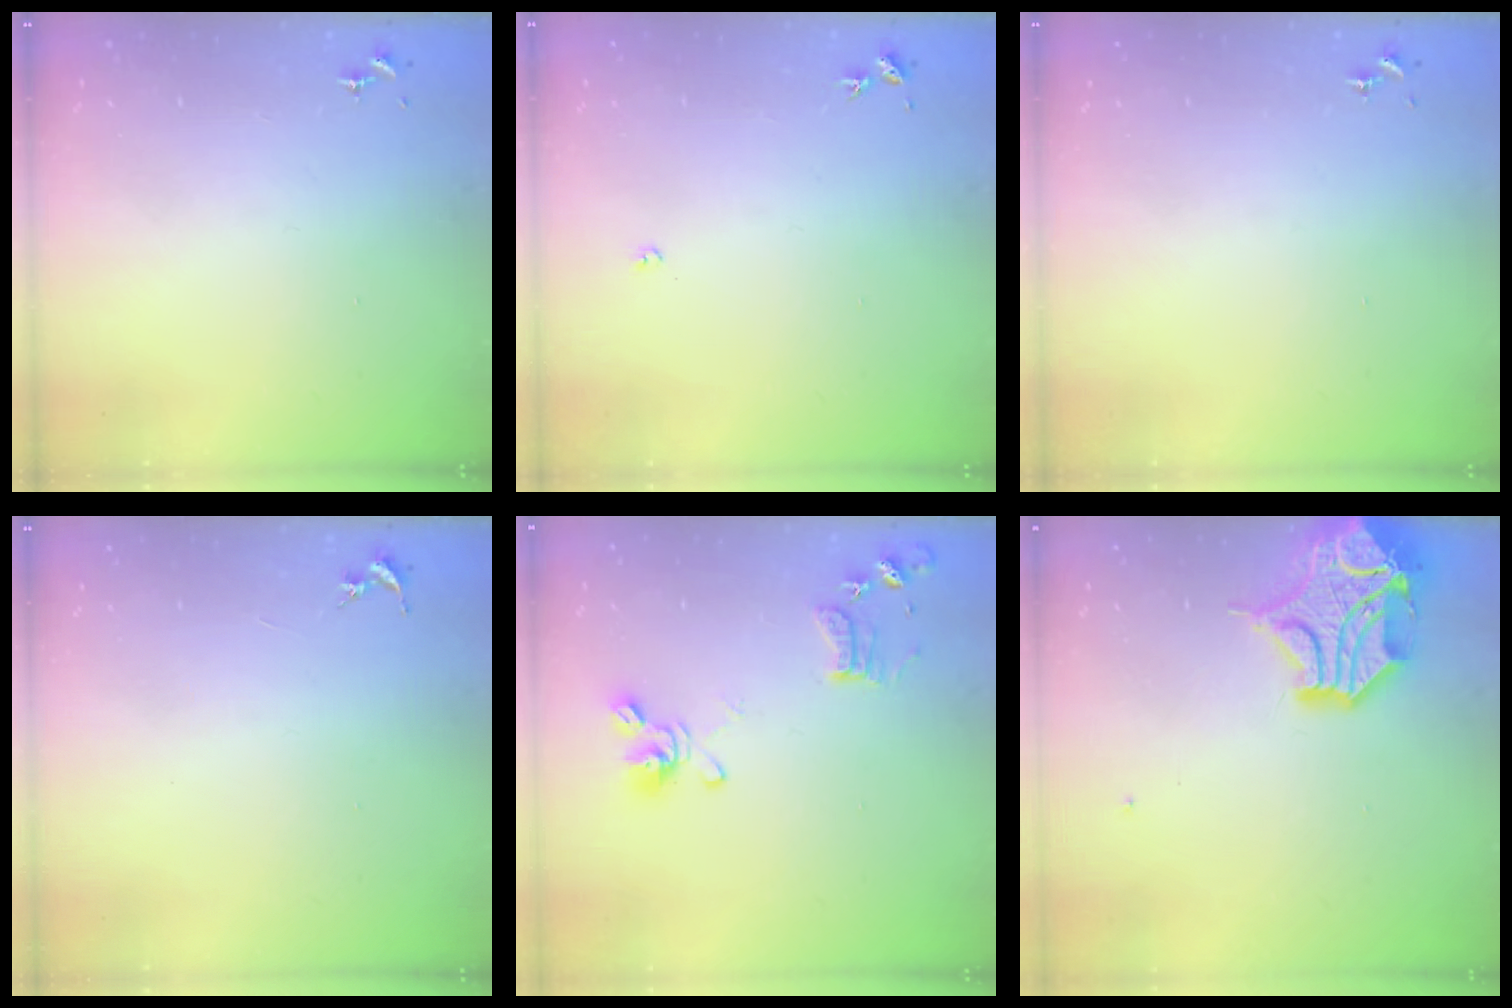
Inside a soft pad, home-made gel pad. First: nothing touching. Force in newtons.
{"total": 2.7, "press": 2.7, "slide": 0.5}
{"total": 0.0}
{"total": 0.0}
{"total": 11.9, "press": 11.8, "slide": 1.3}
{"total": 15.0, "press": 14.8, "slide": 2.2}